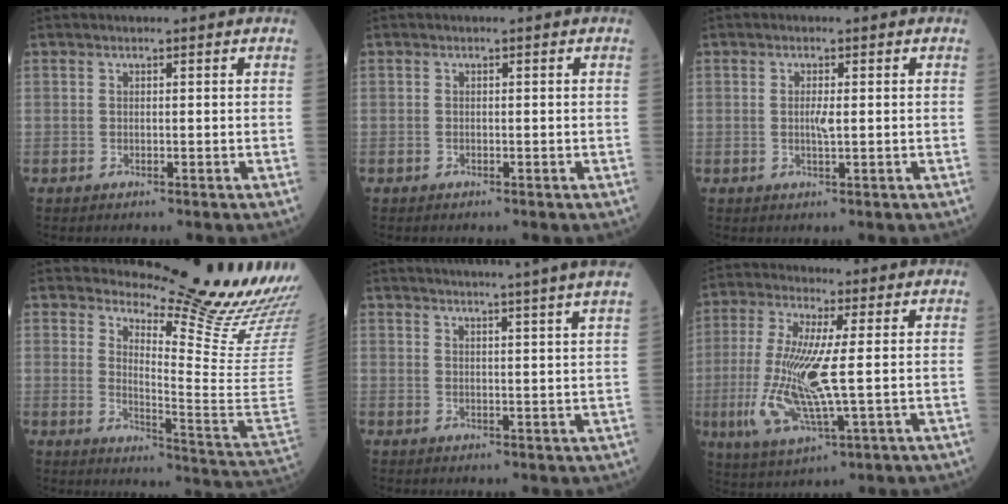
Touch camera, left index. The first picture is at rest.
{"total": 0.0}
{"total": 1.8, "force": [0.0, 0.2, 1.8], "torque": [-0.040, 0.000, 0.005]}
{"total": 18.9, "force": [17.4, -1.4, 7.3], "torque": [-0.124, -0.151, 0.219]}
{"total": 14.1, "force": [12.9, -2.3, 5.4], "torque": [-0.080, -0.032, 0.153]}
{"total": 12.0, "force": [-0.8, 1.8, 11.8], "torque": [-0.264, -0.010, -0.009]}